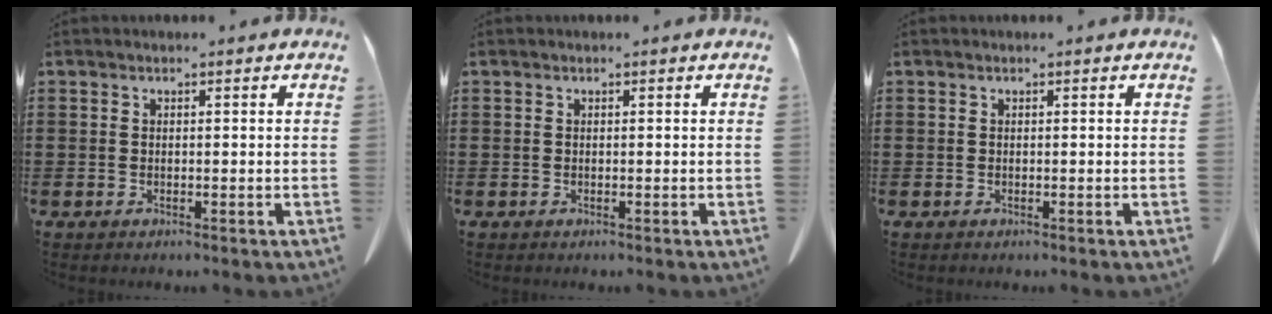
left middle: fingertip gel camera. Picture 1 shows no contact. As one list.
[{"total": 0.0}, {"total": 0.0}]